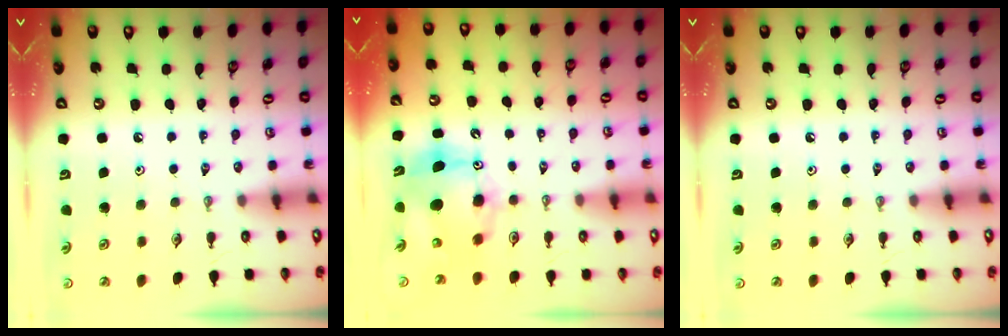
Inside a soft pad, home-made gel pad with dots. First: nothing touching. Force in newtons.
{"total": 10.8, "press": 10.5, "slide": 2.6}
{"total": 0.0}